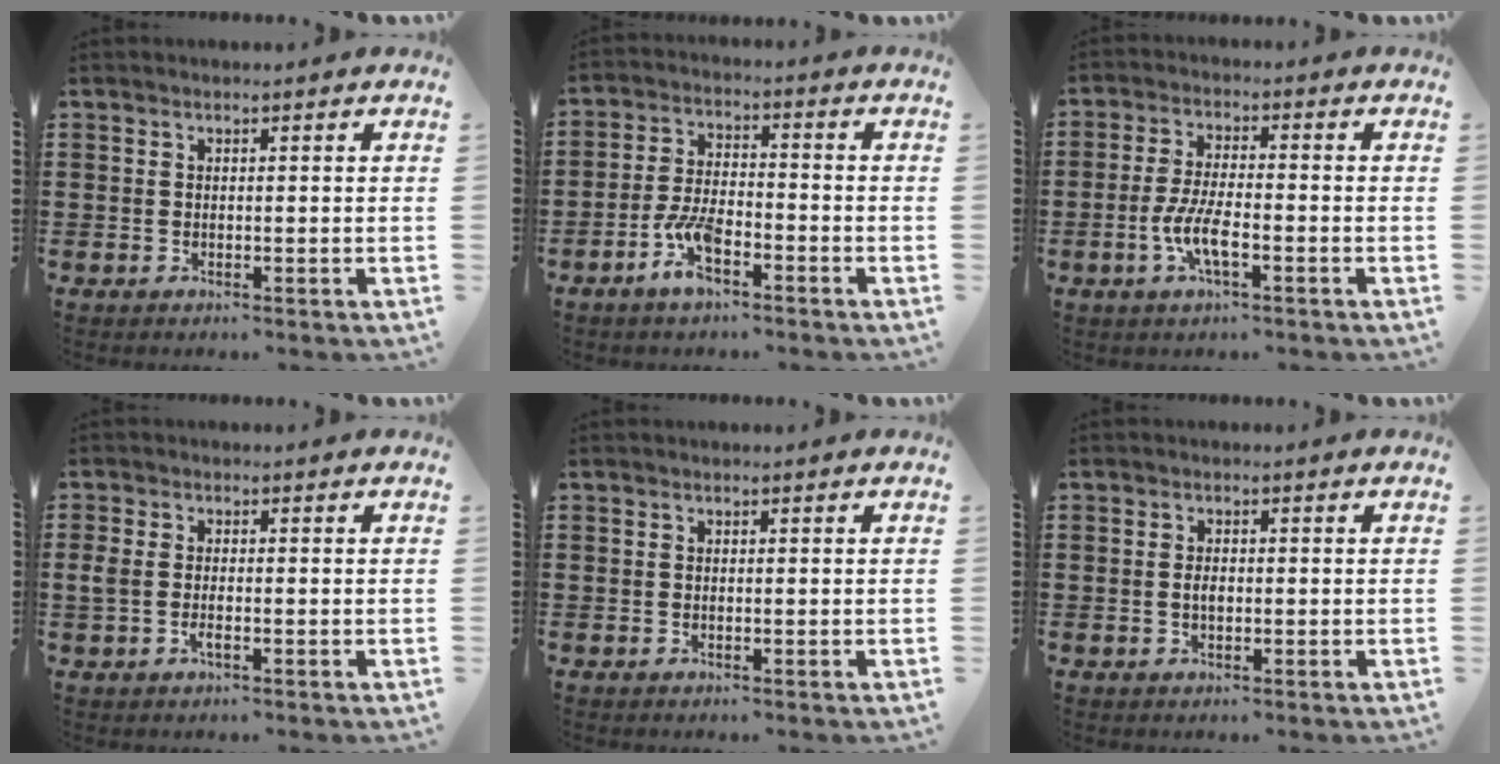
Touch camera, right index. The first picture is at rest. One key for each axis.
{"total": 6.6, "fx": -3.6, "fy": 2.3, "fz": 5.1, "tx": -0.125, "ty": -0.007, "tz": -0.072}
{"total": 5.9, "fx": -2.2, "fy": 1.3, "fz": 5.3, "tx": -0.123, "ty": -0.013, "tz": -0.047}
{"total": 1.8, "fx": -0.5, "fy": 0.7, "fz": 1.6, "tx": -0.038, "ty": -0.002, "tz": -0.012}
{"total": 0.0}
{"total": 1.7, "fx": -0.2, "fy": 0.8, "fz": 1.5, "tx": -0.031, "ty": 0.001, "tz": -0.003}